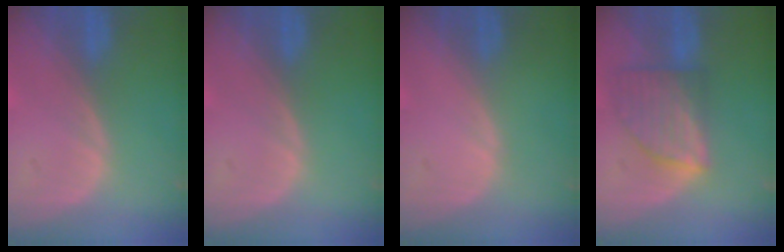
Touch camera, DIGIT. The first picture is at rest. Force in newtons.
{"total": 0.0}
{"total": 0.0}
{"total": 7.7, "press": 7.0, "slide": 3.1}